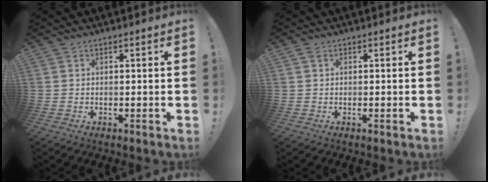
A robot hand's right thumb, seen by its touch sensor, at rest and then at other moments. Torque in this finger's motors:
{"motor_torque": [-0.14, -0.48, 0.07, -0.07, 0.00]}